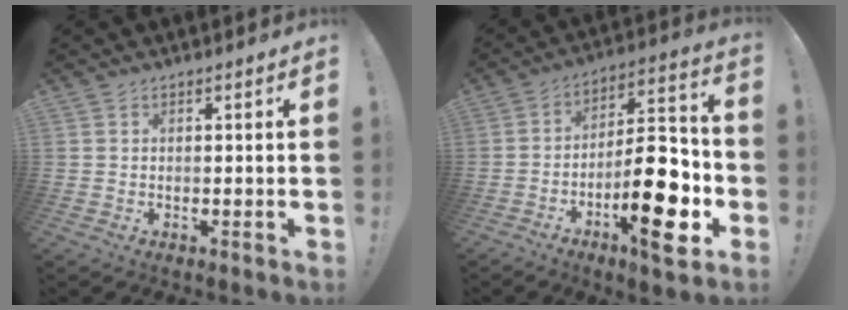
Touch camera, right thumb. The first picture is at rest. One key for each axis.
{"total": 19.8, "fx": -7.4, "fy": 6.4, "fz": 17.2, "tx": -0.263, "ty": 0.042, "tz": -0.112}